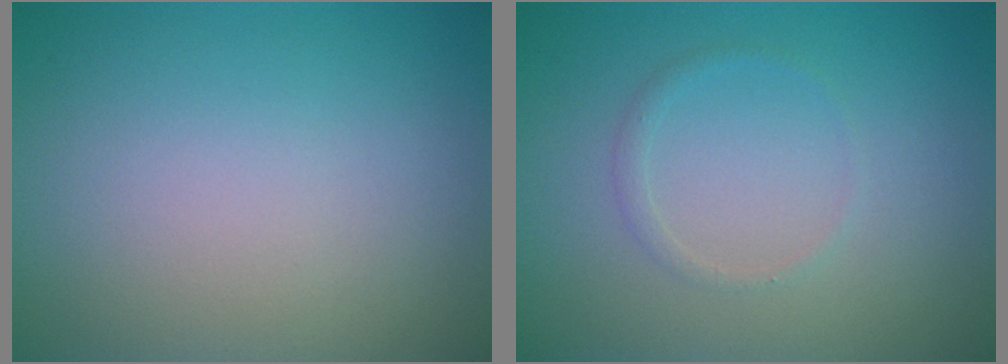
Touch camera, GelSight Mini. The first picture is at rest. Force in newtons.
{"total": 0.8, "press": 0.8, "slide": 0.0}